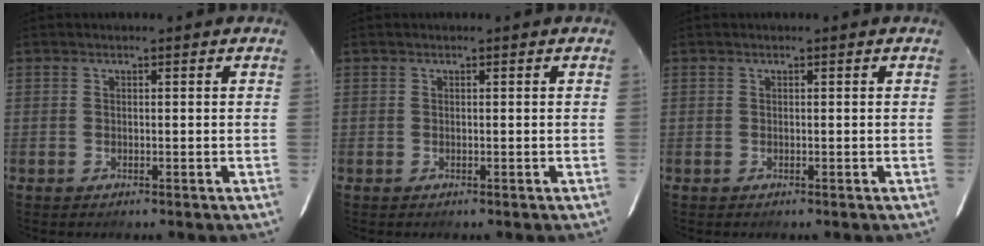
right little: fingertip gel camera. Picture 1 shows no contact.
{"total": 0.0}
{"total": 0.0}